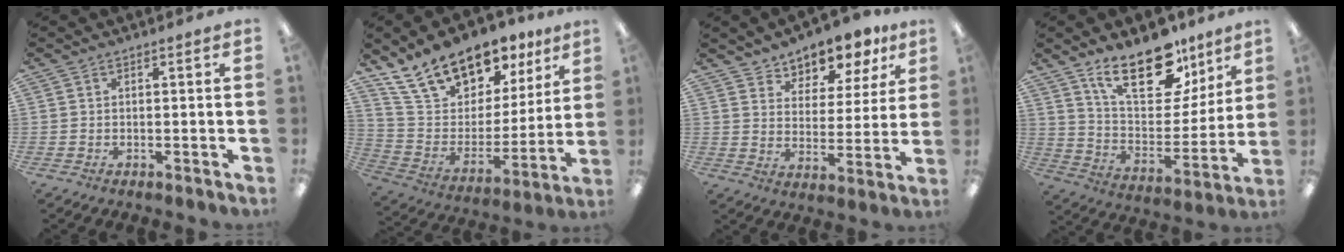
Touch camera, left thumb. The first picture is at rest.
{"total": 18.4, "force": [14.3, 9.3, 6.9], "torque": [-0.131, -0.095, 0.259]}
{"total": 8.5, "force": [7.7, 3.4, 0.9], "torque": [-0.020, -0.072, 0.138]}
{"total": 21.4, "force": [14.2, 10.0, 12.5], "torque": [-0.188, -0.082, 0.245]}